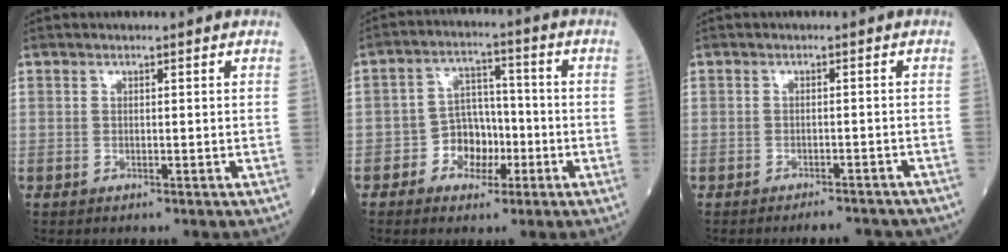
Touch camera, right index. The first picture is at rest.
{"total": 6.5, "force": [-2.3, 4.8, 3.6], "torque": [-0.060, 0.022, -0.040]}
{"total": 5.9, "force": [-5.5, 1.3, 1.9], "torque": [-0.012, -0.004, -0.066]}